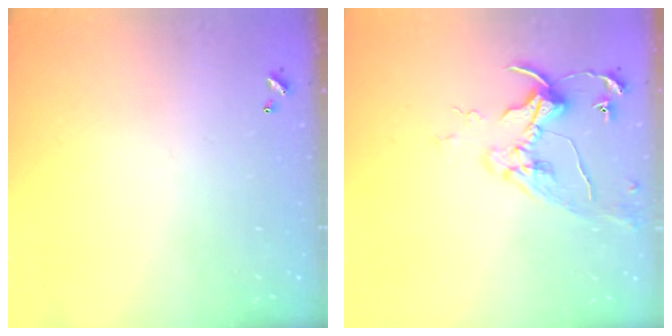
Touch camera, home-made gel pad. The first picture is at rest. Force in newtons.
{"total": 8.5, "press": 8.4, "slide": 0.9}